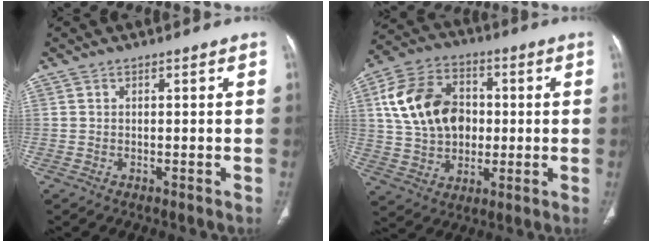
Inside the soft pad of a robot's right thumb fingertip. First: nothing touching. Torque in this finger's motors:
{"motor_torque": [-0.83, 1.75, 1.91, 0.10, 0.41]}